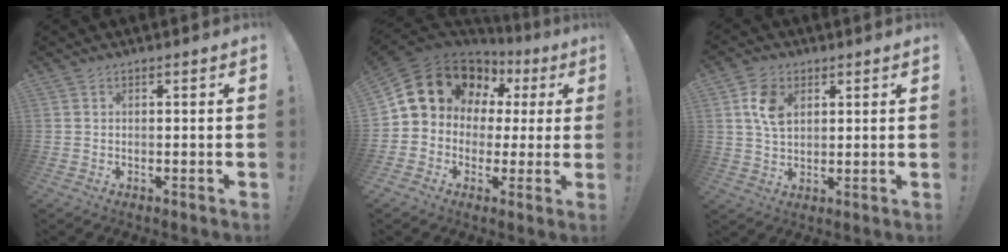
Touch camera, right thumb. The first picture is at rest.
{"total": 13.6, "force": [6.1, 10.9, 5.4], "torque": [-0.081, -0.038, 0.131]}
{"total": 8.8, "force": [3.0, 6.2, 5.5], "torque": [-0.090, 0.000, 0.056]}